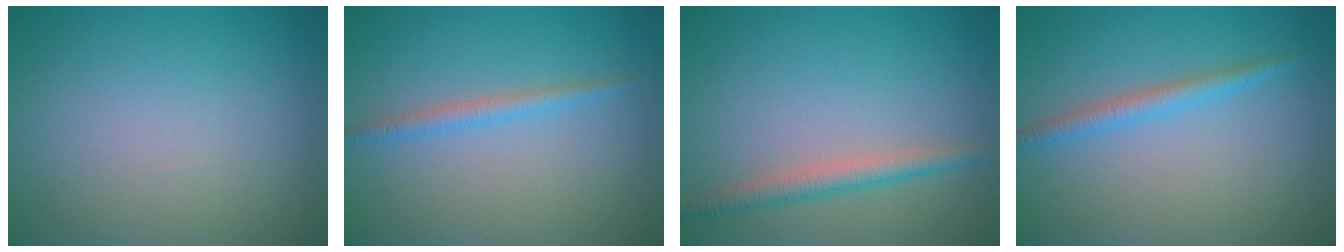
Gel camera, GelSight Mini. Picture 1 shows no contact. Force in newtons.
{"total": 1.6, "press": 1.6, "slide": 0.0}
{"total": 2.4, "press": 2.4, "slide": 0.0}
{"total": 2.0, "press": 2.0, "slide": 0.1}